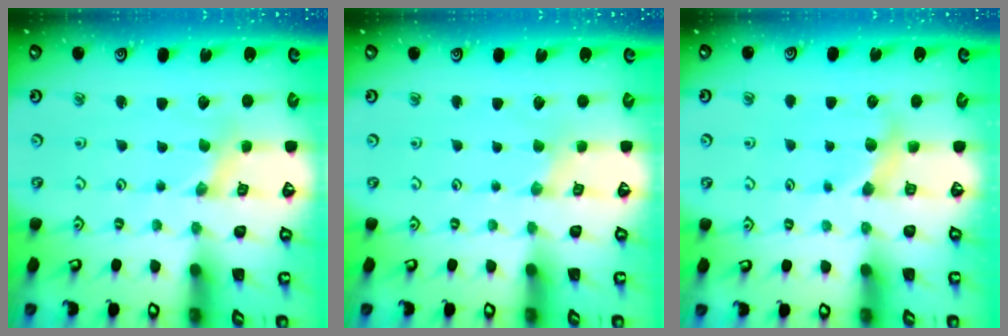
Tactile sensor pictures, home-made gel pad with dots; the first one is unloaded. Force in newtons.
{"total": 1.2, "press": 1.2, "slide": 0.3}
{"total": 3.3, "press": 3.3, "slide": 0.3}